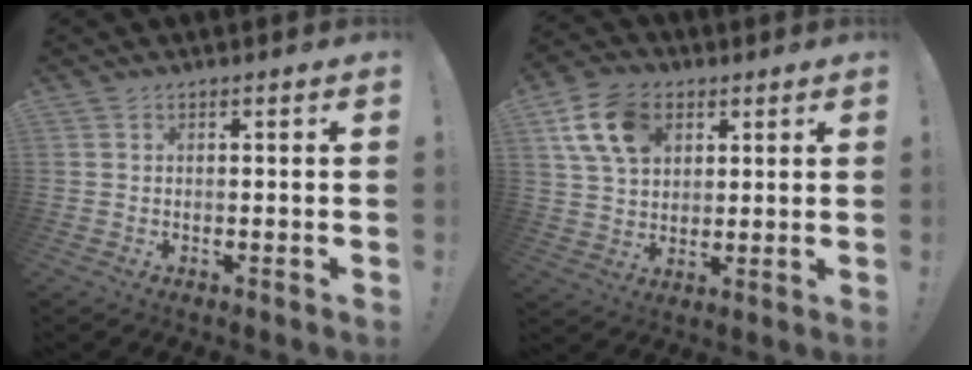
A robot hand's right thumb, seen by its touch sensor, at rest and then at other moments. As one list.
[{"total": 13.9, "force": [5.7, 9.8, 8.0], "torque": [-0.143, -0.005, 0.114]}]